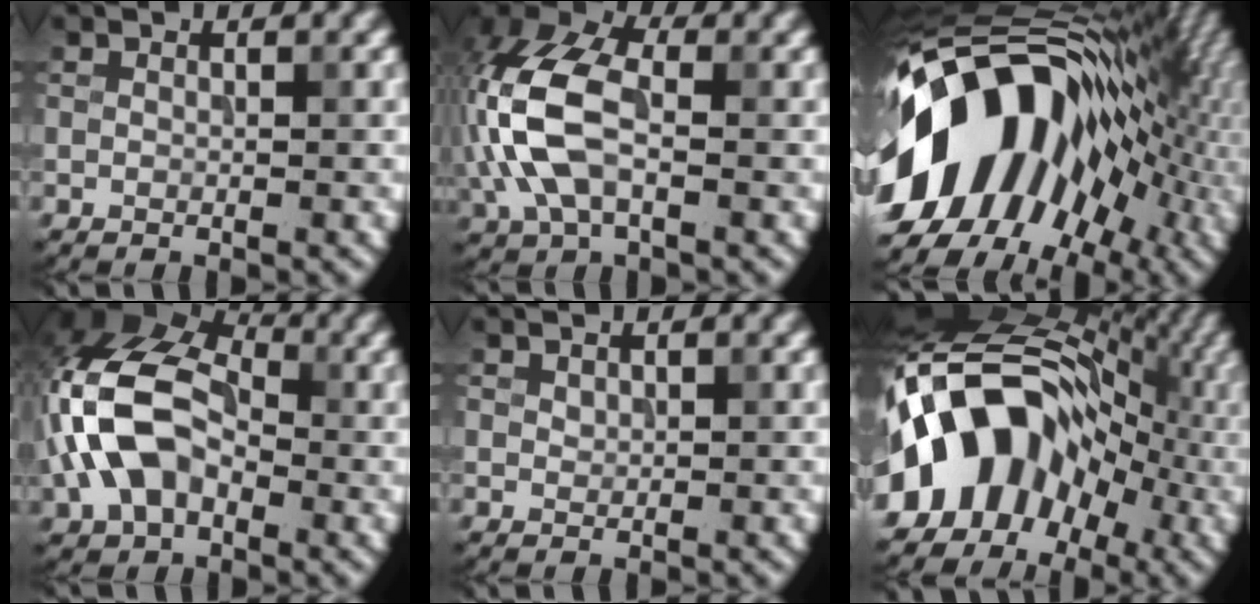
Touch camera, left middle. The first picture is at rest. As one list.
[{"total": 9.2, "force": [-0.5, 5.4, 7.5], "torque": [-0.184, 0.018, -0.024]}, {"total": 18.9, "force": [-1.9, 12.6, 14.0], "torque": [-0.231, 0.009, -0.041]}, {"total": 10.1, "force": [-1.1, 6.5, 7.7], "torque": [-0.172, 0.022, -0.041]}, {"total": 0.5, "force": [0.4, 0.3, 0.1], "torque": [-0.002, -0.002, 0.011]}, {"total": 13.9, "force": [-4.2, 10.0, 8.8], "torque": [-0.131, 0.017, -0.092]}]